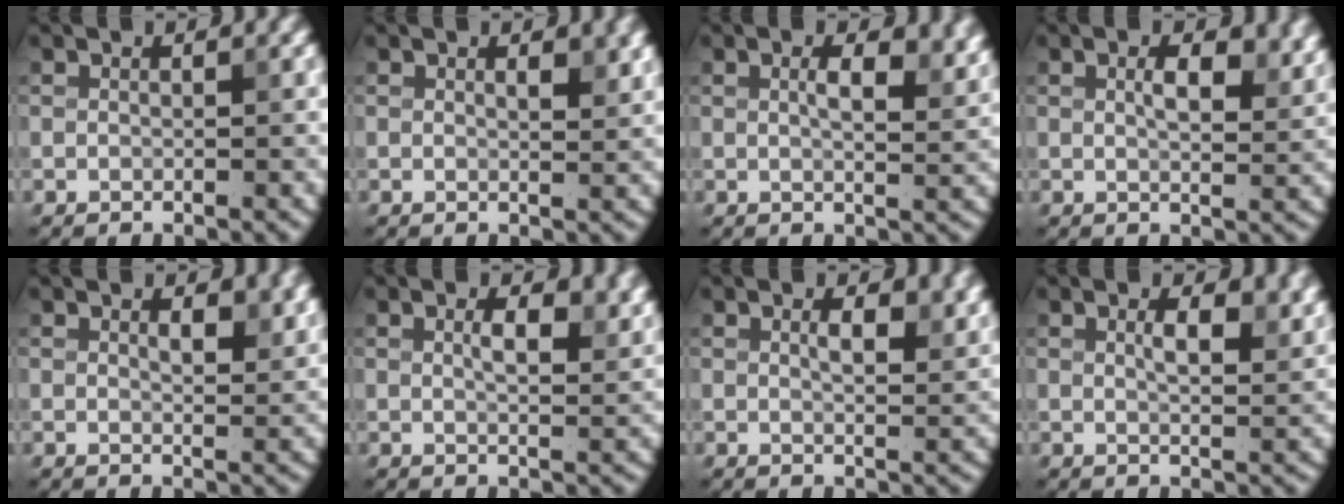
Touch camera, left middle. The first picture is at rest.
{"total": 1.4, "force": [0.9, 0.4, 1.1], "torque": [-0.012, -0.003, 0.015]}
{"total": 4.1, "force": [1.7, 1.7, 3.4], "torque": [-0.047, 0.004, 0.022]}
{"total": 3.6, "force": [1.6, 1.6, 2.9], "torque": [-0.050, -0.002, 0.027]}
{"total": 2.2, "force": [1.3, 0.8, 1.6], "torque": [-0.021, -0.006, 0.023]}
{"total": 3.7, "force": [1.7, 1.5, 3.0], "torque": [-0.044, 0.000, 0.026]}
{"total": 3.1, "force": [1.5, 1.2, 2.4], "torque": [-0.033, 0.000, 0.025]}
{"total": 3.8, "force": [1.8, 1.5, 3.0], "torque": [-0.041, 0.001, 0.028]}